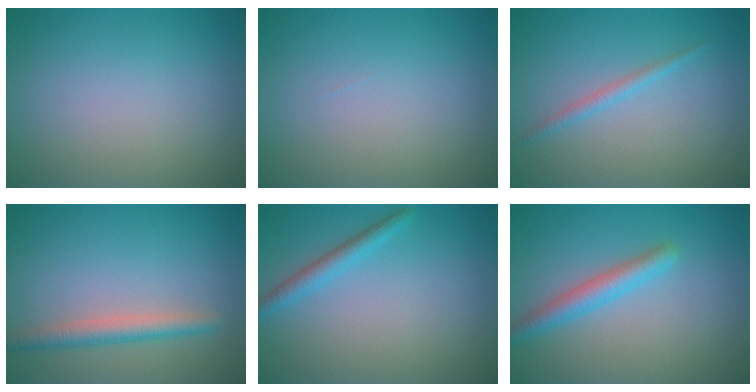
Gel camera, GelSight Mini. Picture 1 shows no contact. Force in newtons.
{"total": 0.0}
{"total": 1.2, "press": 1.2, "slide": 0.1}
{"total": 2.7, "press": 2.7, "slide": 0.2}
{"total": 1.9, "press": 1.9, "slide": 0.1}
{"total": 2.8, "press": 2.8, "slide": 0.2}